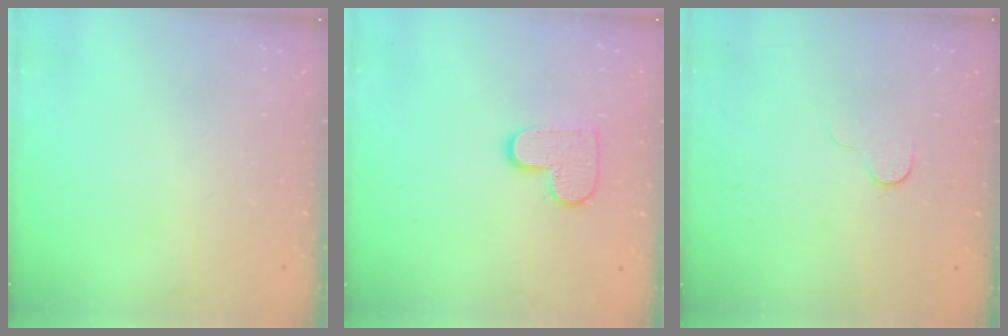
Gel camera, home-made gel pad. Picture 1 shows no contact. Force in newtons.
{"total": 9.6, "press": 9.6, "slide": 0.6}
{"total": 4.2, "press": 4.1, "slide": 1.0}